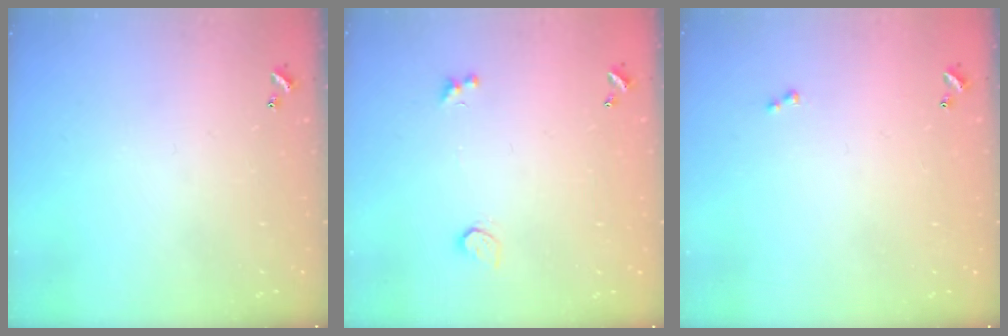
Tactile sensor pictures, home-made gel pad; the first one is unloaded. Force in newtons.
{"total": 1.7, "press": 1.1, "slide": 1.2}
{"total": 0.7, "press": 0.6, "slide": 0.4}